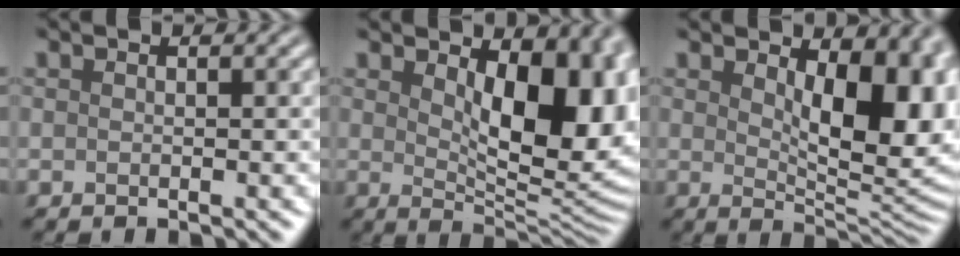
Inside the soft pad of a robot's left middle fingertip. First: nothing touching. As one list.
[{"total": 11.0, "force": [2.7, 5.6, 9.1], "torque": [-0.113, -0.011, 0.048]}, {"total": 10.0, "force": [2.5, 5.0, 8.3], "torque": [-0.099, -0.005, 0.041]}]